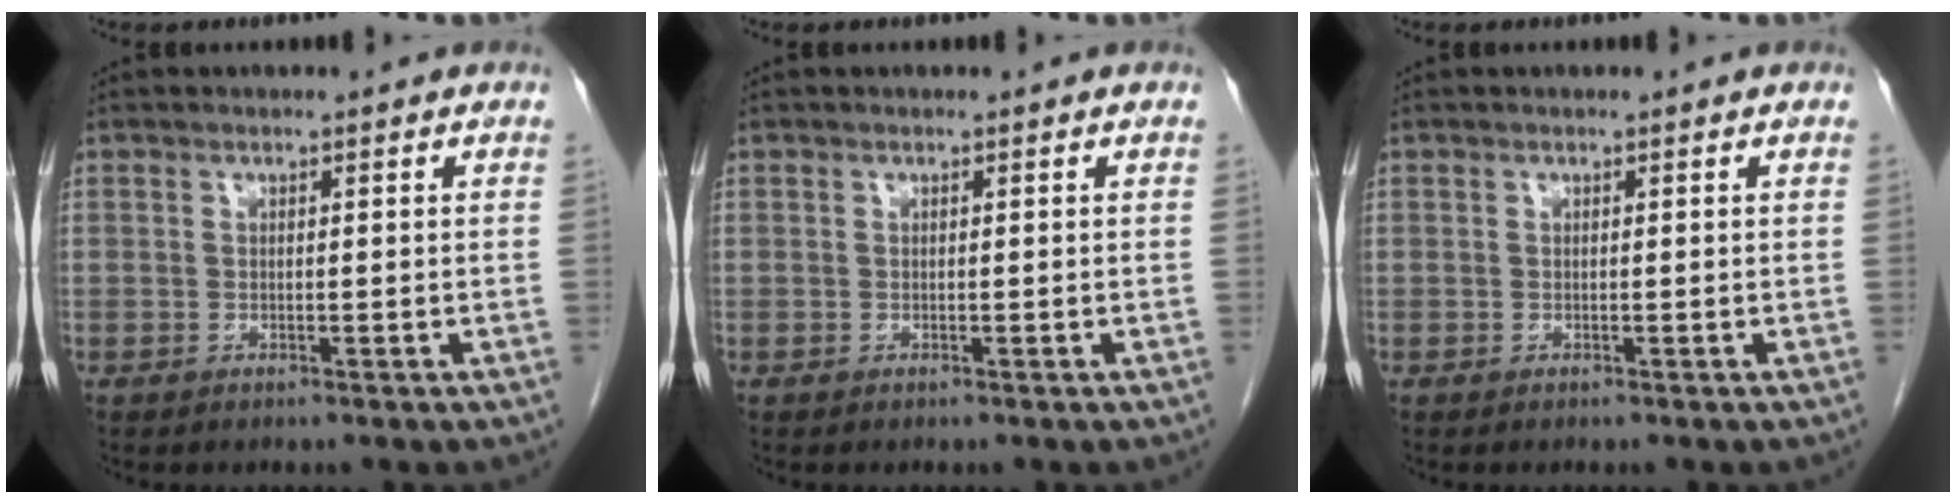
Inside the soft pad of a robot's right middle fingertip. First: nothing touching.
{"total": 0.0}
{"total": 0.0}